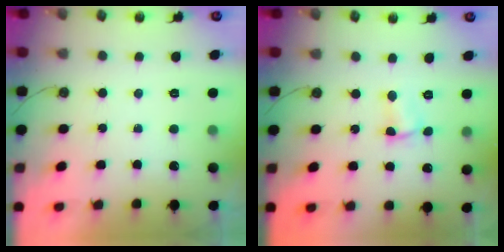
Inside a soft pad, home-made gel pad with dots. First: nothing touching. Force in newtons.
{"total": 1.6, "press": 1.5, "slide": 0.5}